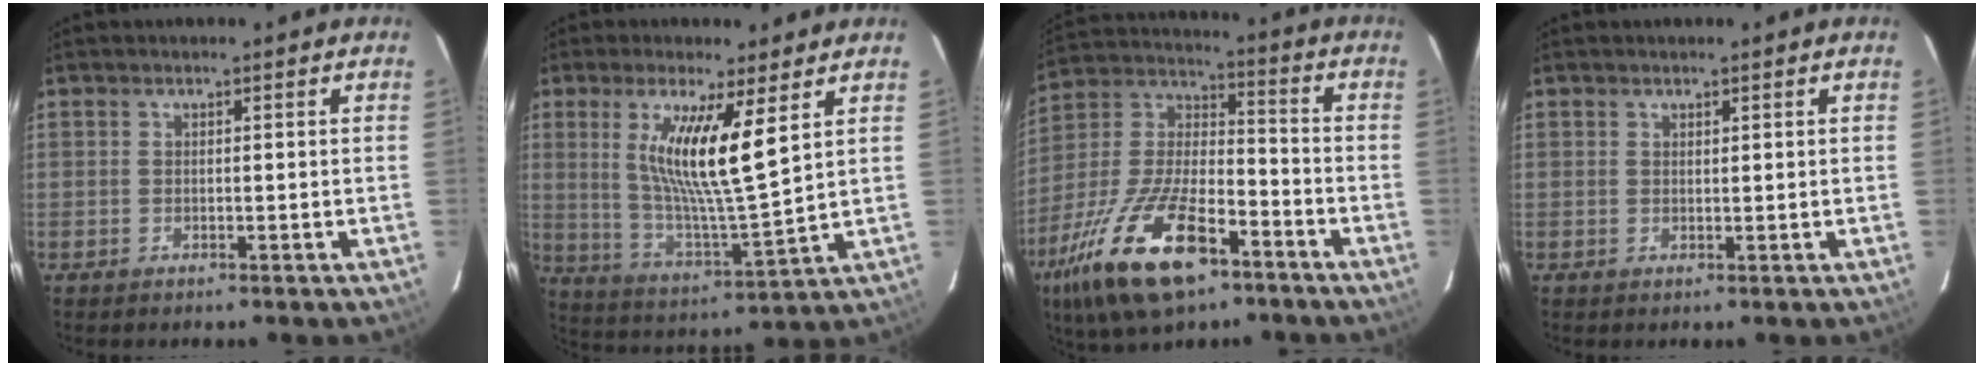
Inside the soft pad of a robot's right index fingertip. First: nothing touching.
{"total": 13.5, "force": [5.4, 1.0, 12.3], "torque": [-0.228, -0.017, 0.103]}
{"total": 22.3, "force": [-12.7, 8.9, 16.1], "torque": [-0.334, -0.025, -0.227]}
{"total": 0.5, "force": [0.4, 0.2, 0.2], "torque": [-0.002, 0.001, 0.009]}